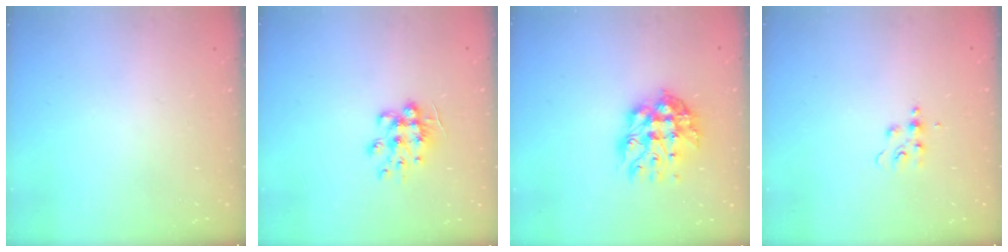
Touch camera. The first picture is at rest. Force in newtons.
{"total": 9.4, "press": 9.4, "slide": 0.6}
{"total": 12.1, "press": 12.0, "slide": 1.1}
{"total": 5.7, "press": 5.6, "slide": 0.7}